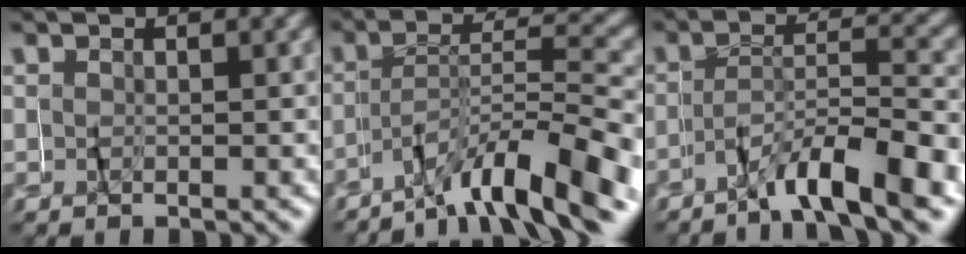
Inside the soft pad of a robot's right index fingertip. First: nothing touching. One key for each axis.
{"total": 7.4, "fx": -6.0, "fy": -0.4, "fz": 4.3, "tx": -0.076, "ty": 0.001, "tz": -0.100}
{"total": 6.5, "fx": -5.5, "fy": -0.1, "fz": 3.3, "tx": -0.059, "ty": 0.003, "tz": -0.097}